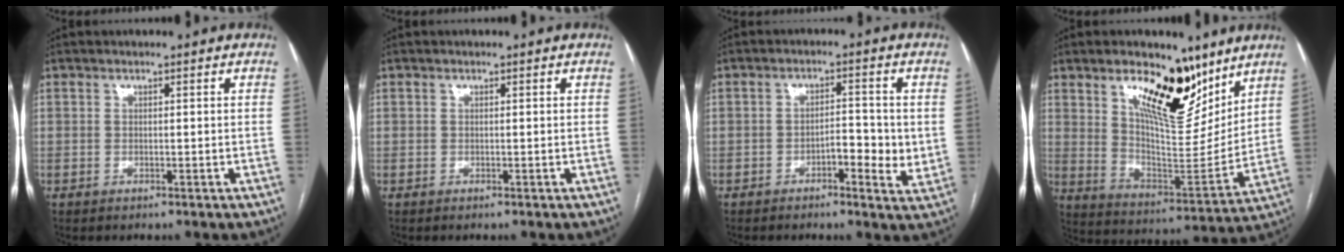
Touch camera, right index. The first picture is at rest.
{"total": 0.0}
{"total": 5.9, "force": [-1.2, 2.1, 5.4], "torque": [-0.074, 0.001, -0.020]}
{"total": 16.2, "force": [10.2, 5.9, 11.2], "torque": [-0.172, -0.016, 0.179]}